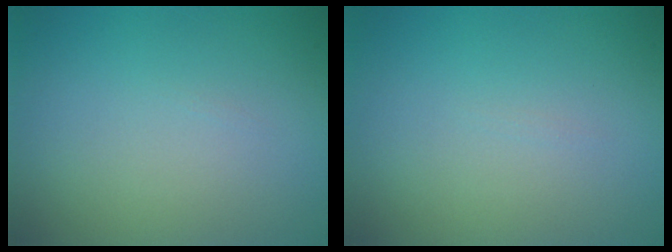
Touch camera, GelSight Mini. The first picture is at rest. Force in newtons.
{"total": 0.0}